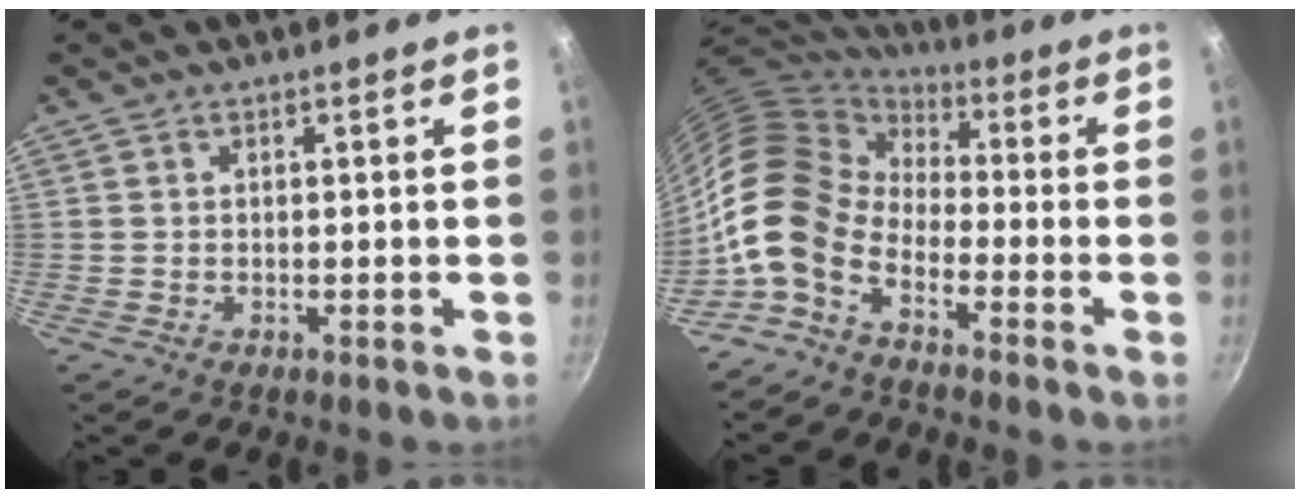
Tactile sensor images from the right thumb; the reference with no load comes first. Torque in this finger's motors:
{"motor_torque": [-0.08, 0.97, 1.66, -1.11, 0.61]}